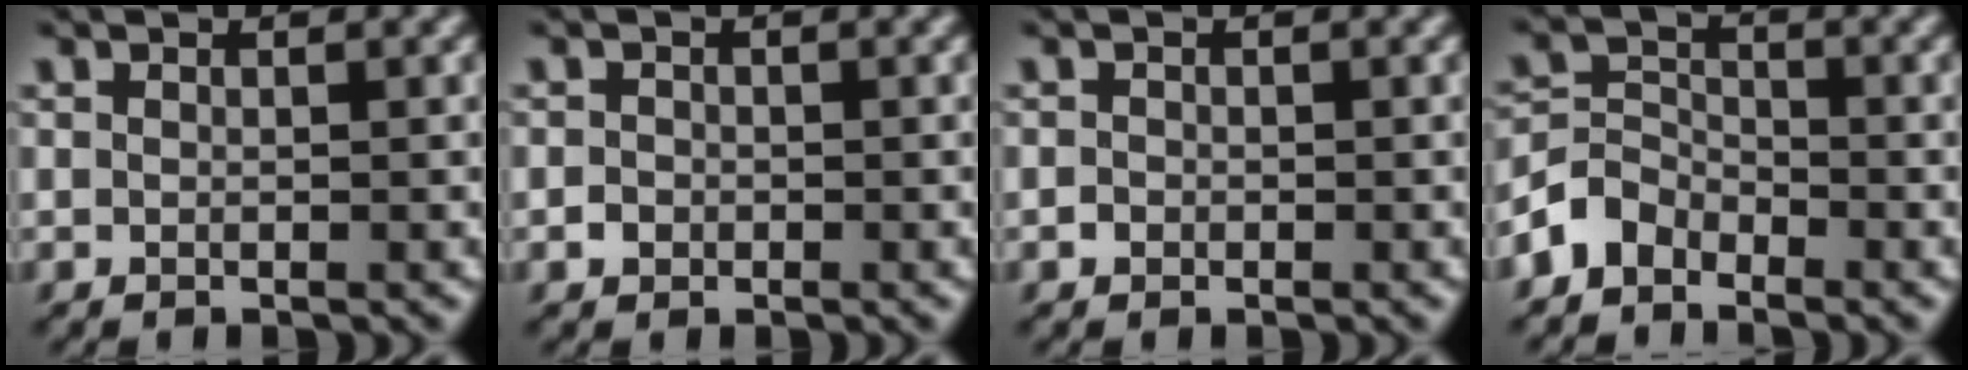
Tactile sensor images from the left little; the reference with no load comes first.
{"total": 0.9, "force": [-0.4, 0.8, 0.2], "torque": [0.004, -0.002, -0.008]}
{"total": 0.6, "force": [-0.3, 0.5, 0.1], "torque": [0.001, -0.002, -0.009]}
{"total": 2.9, "force": [-2.3, 1.7, 0.5], "torque": [-0.013, 0.010, -0.055]}